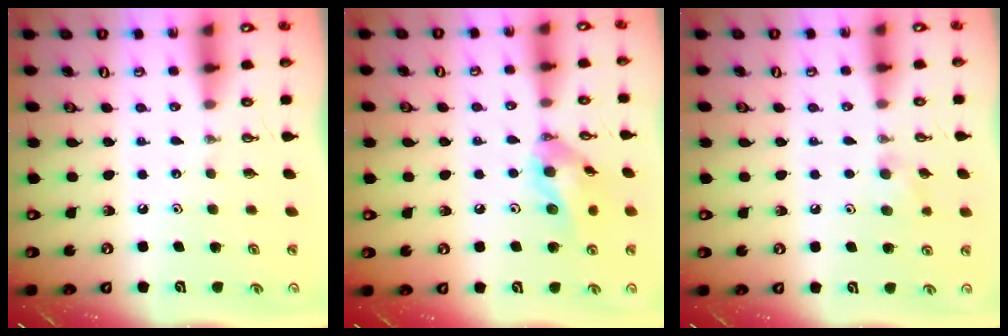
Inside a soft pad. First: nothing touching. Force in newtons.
{"total": 12.2, "press": 12.0, "slide": 2.0}
{"total": 8.3, "press": 7.7, "slide": 3.1}